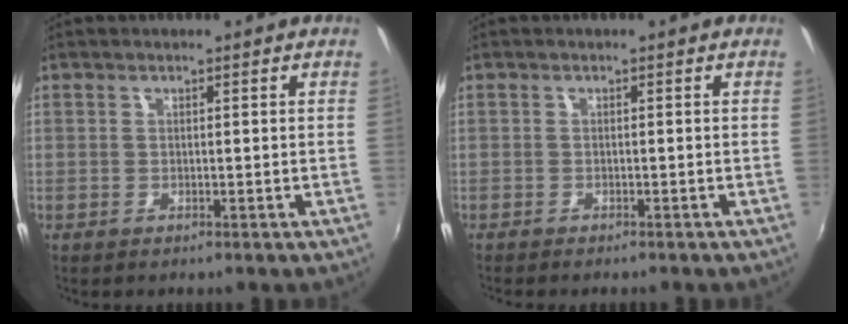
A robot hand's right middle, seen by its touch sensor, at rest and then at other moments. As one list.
[{"total": 1.7, "force": [-1.6, 0.3, 0.7], "torque": [-0.020, -0.009, -0.026]}]